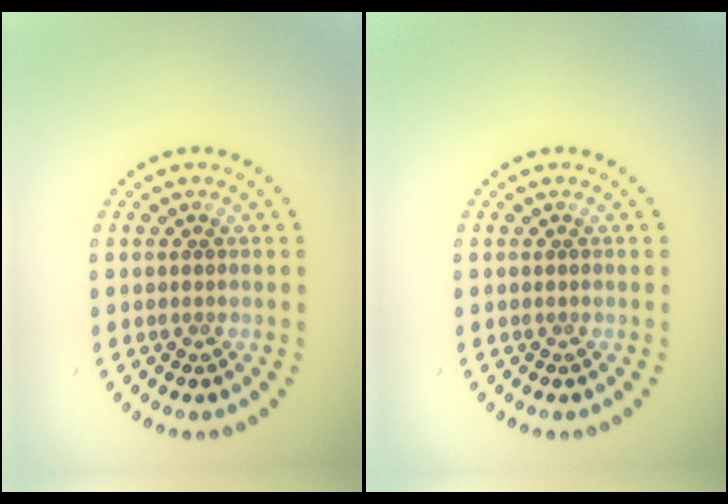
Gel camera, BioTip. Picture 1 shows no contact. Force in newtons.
{"total": 0.0}